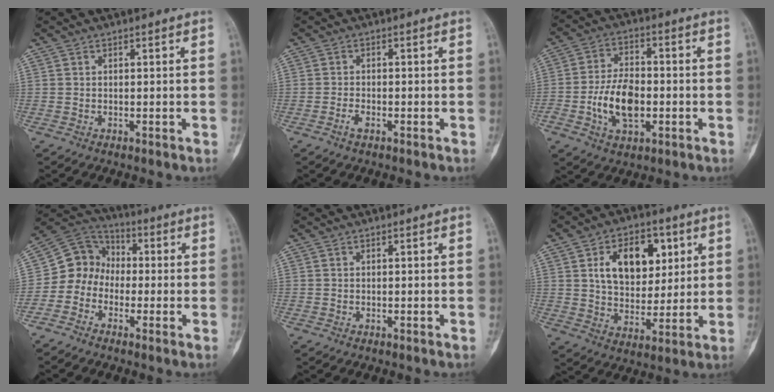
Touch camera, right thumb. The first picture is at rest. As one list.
[{"total": 1.7, "force": [-1.0, 0.7, 1.2], "torque": [-0.029, 0.005, -0.021]}, {"total": 10.8, "force": [-2.4, 6.3, 8.4], "torque": [-0.143, 0.015, -0.043]}, {"total": 8.5, "force": [-2.0, 7.7, 3.0], "torque": [-0.024, 0.059, -0.054]}, {"total": 0.0}, {"total": 14.5, "force": [4.8, 9.5, 9.8], "torque": [-0.110, -0.012, 0.083]}]